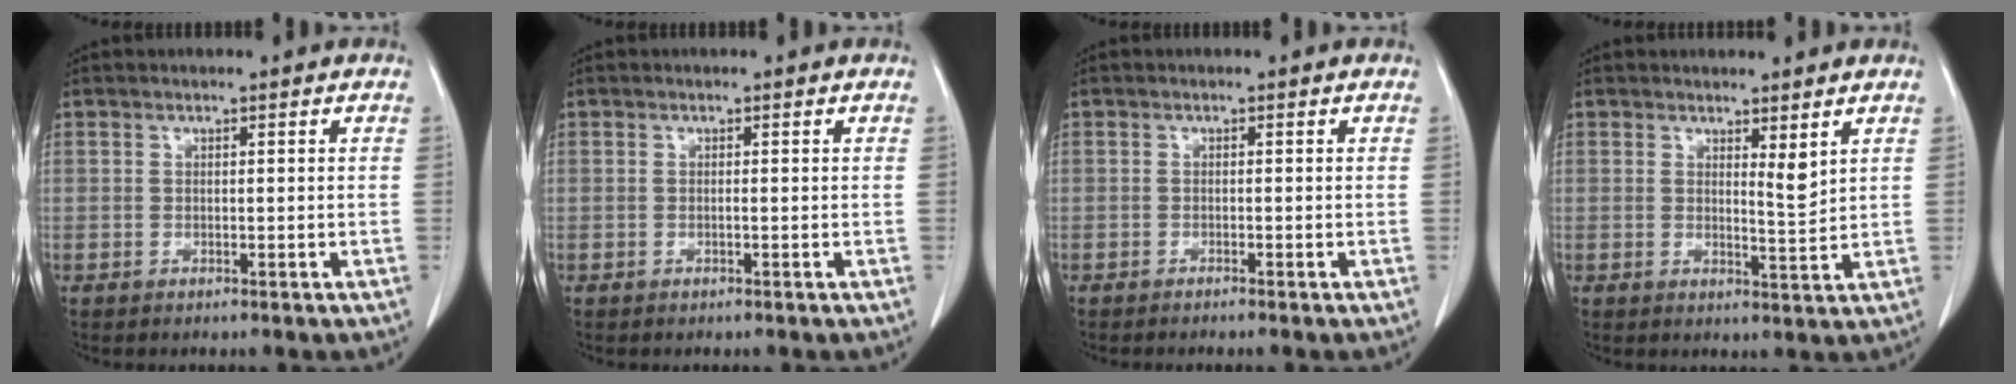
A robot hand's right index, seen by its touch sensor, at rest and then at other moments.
{"total": 0.0}
{"total": 1.6, "force": [-1.4, -0.3, 0.8], "torque": [-0.008, 0.003, -0.019]}
{"total": 2.8, "force": [1.7, 0.3, 2.2], "torque": [-0.039, -0.014, 0.031]}